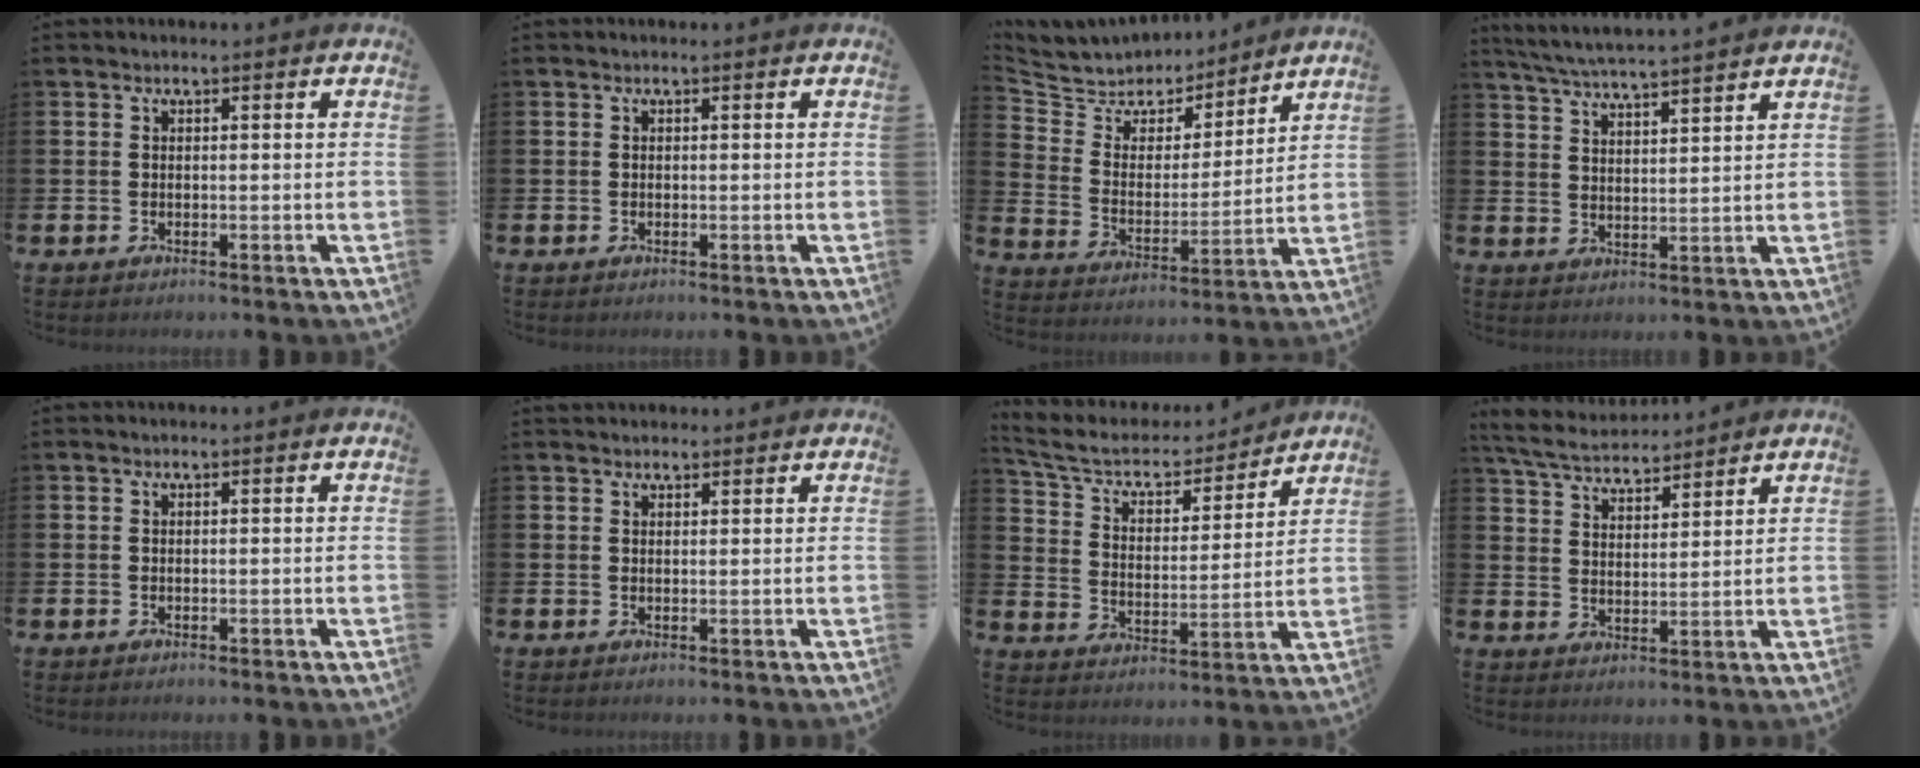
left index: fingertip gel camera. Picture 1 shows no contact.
{"total": 0.0}
{"total": 6.9, "force": [6.4, 2.7, -0.1], "torque": [-0.044, -0.056, 0.112]}
{"total": 5.5, "force": [5.4, -0.2, 1.1], "torque": [-0.041, -0.031, 0.096]}
{"total": 0.0}
{"total": 1.6, "force": [1.5, 0.6, -0.1], "torque": [0.013, -0.003, 0.026]}
{"total": 7.2, "force": [6.5, 2.7, 1.8], "torque": [-0.065, -0.051, 0.106]}
{"total": 5.5, "force": [5.4, 0.8, 0.8], "torque": [-0.037, -0.028, 0.095]}